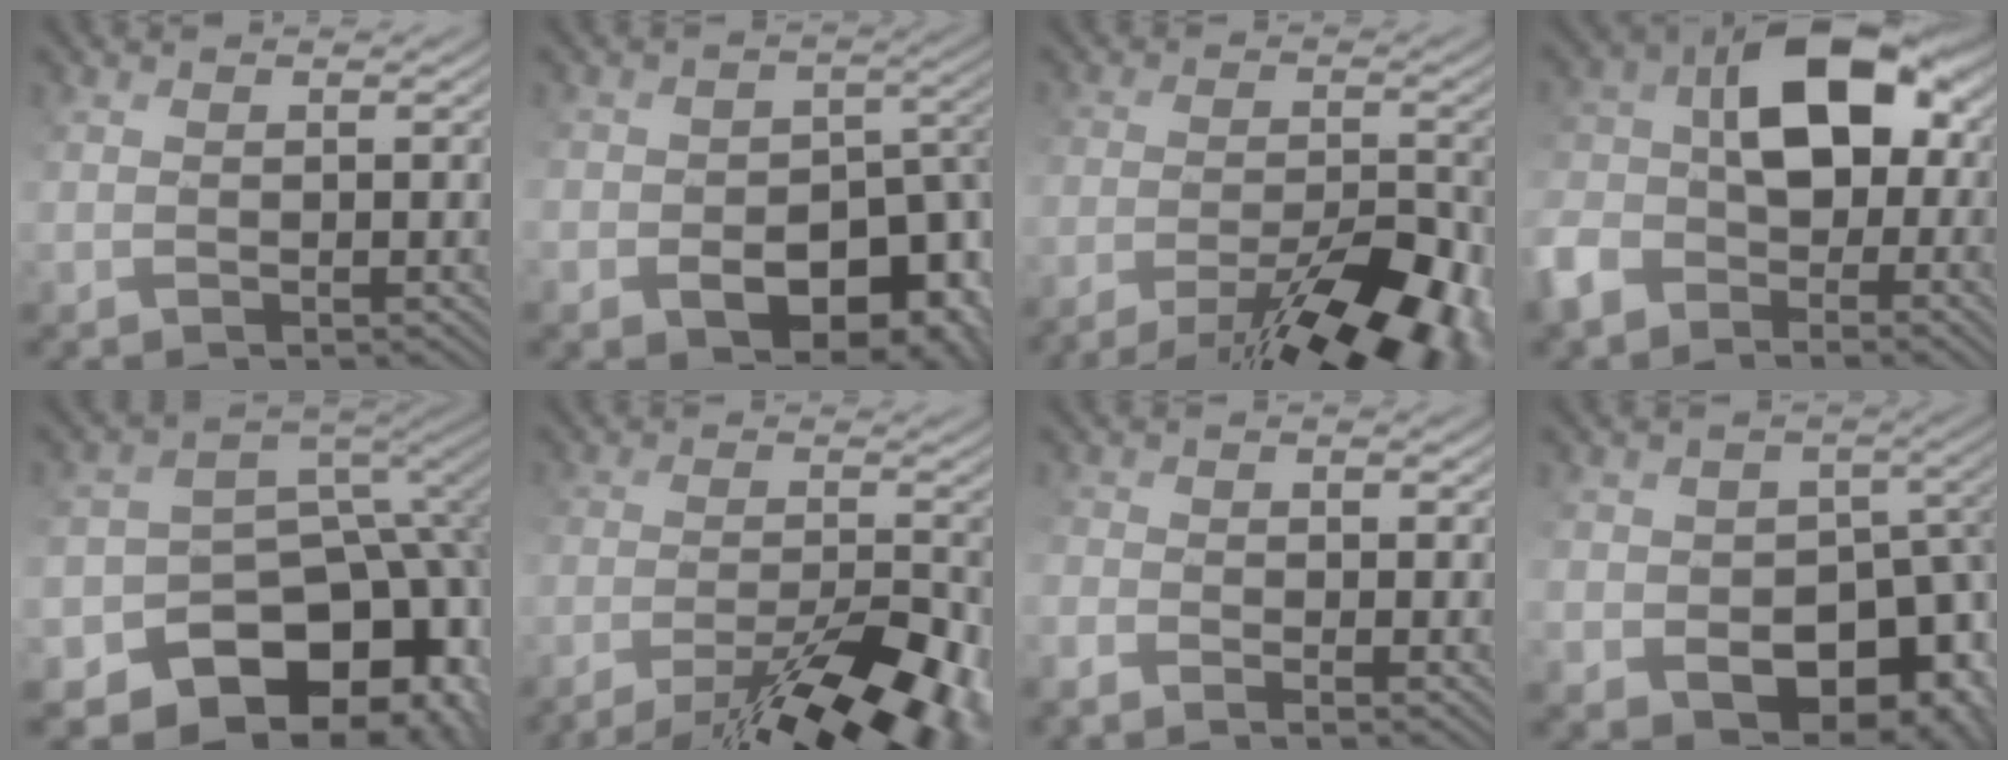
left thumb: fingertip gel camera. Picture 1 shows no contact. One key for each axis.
{"total": 15.4, "fx": -7.1, "fy": 11.1, "fz": 8.0, "tx": -0.100, "ty": -0.038, "tz": -0.105}
{"total": 13.3, "fx": -10.1, "fy": 4.6, "fz": 7.4, "tx": -0.123, "ty": -0.027, "tz": -0.136}
{"total": 12.4, "fx": -3.5, "fy": 8.1, "fz": 8.8, "tx": -0.181, "ty": -0.001, "tz": -0.085}
{"total": 16.6, "fx": -8.2, "fy": 12.0, "fz": 8.0, "tx": -0.148, "ty": -0.037, "tz": -0.100}
{"total": 14.0, "fx": -11.0, "fy": 4.1, "fz": 7.6, "tx": -0.128, "ty": -0.026, "tz": -0.149}
{"total": 3.9, "fx": -2.6, "fy": 1.2, "fz": 2.6, "tx": -0.057, "ty": -0.013, "tz": -0.047}
{"total": 16.1, "fx": -6.7, "fy": 12.1, "fz": 8.2, "tx": -0.115, "ty": -0.048, "tz": -0.095}